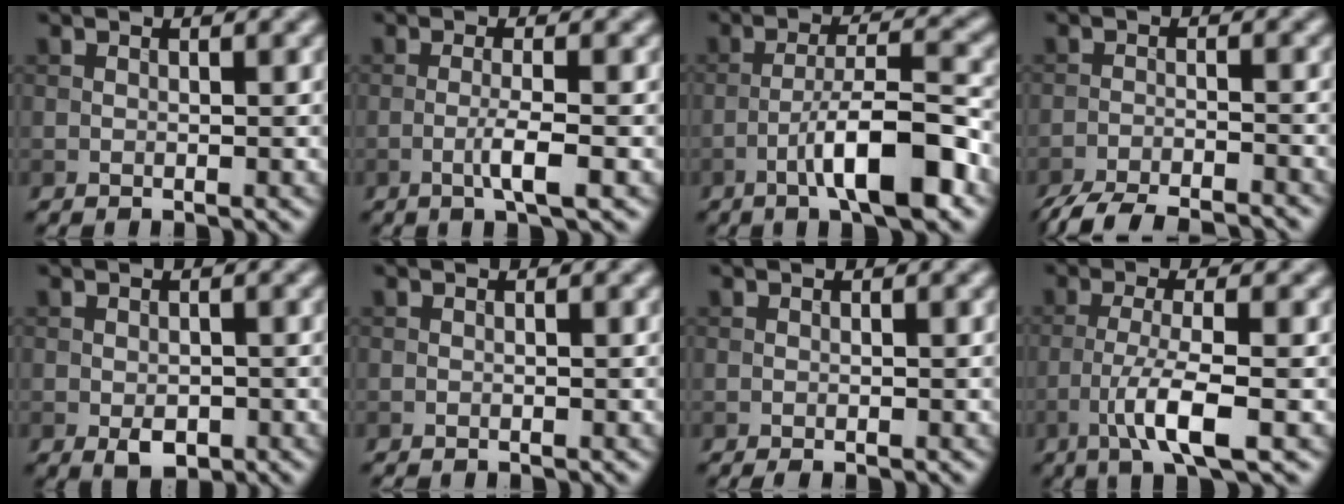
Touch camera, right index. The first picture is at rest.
{"total": 2.7, "force": [-0.9, 0.2, 2.5], "torque": [-0.047, 0.004, -0.021]}
{"total": 8.0, "force": [-3.8, 1.7, 6.8], "torque": [-0.110, 0.016, -0.064]}
{"total": 7.7, "force": [-7.1, 1.3, 2.7], "torque": [-0.049, -0.018, -0.112]}
{"total": 2.2, "force": [-0.8, 1.4, 1.6], "torque": [-0.028, -0.006, -0.010]}
{"total": 0.0}
{"total": 0.6, "force": [-0.4, 0.1, 0.4], "torque": [-0.007, -0.001, -0.006]}
{"total": 5.0, "force": [-1.9, 0.8, 4.6], "torque": [-0.083, 0.003, -0.040]}